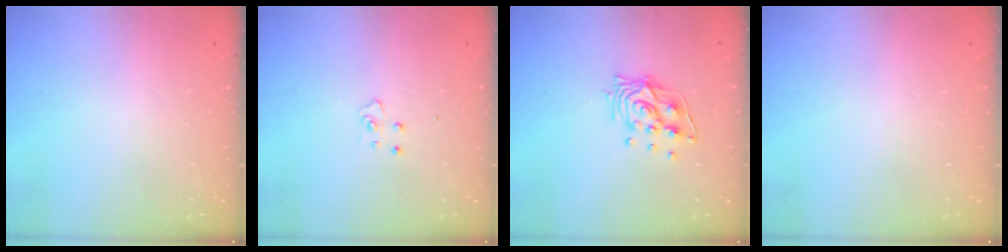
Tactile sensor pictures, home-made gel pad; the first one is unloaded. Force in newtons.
{"total": 3.9, "press": 3.9, "slide": 0.3}
{"total": 11.1, "press": 11.1, "slide": 1.4}
{"total": 0.0}